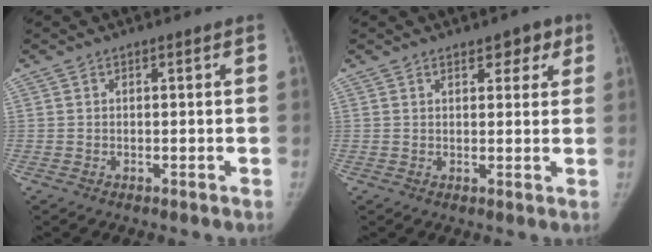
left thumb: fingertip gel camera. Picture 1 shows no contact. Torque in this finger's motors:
{"motor_torque": [-0.02, 0.10, 0.20, 0.25, -0.01]}